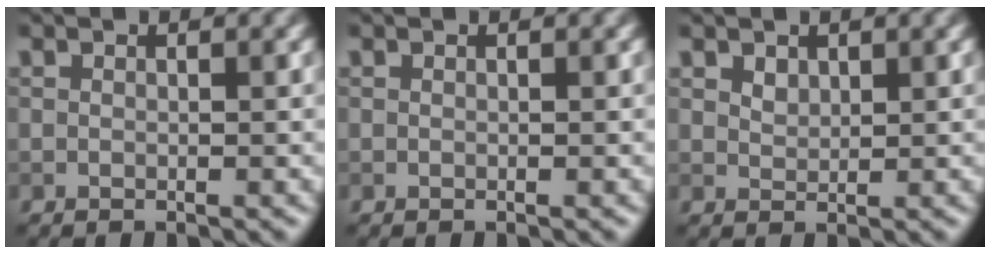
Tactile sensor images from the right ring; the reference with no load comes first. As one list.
[{"total": 0.0}, {"total": 1.1, "force": [0.8, 0.7, 0.4], "torque": [-0.010, 0.000, 0.019]}]